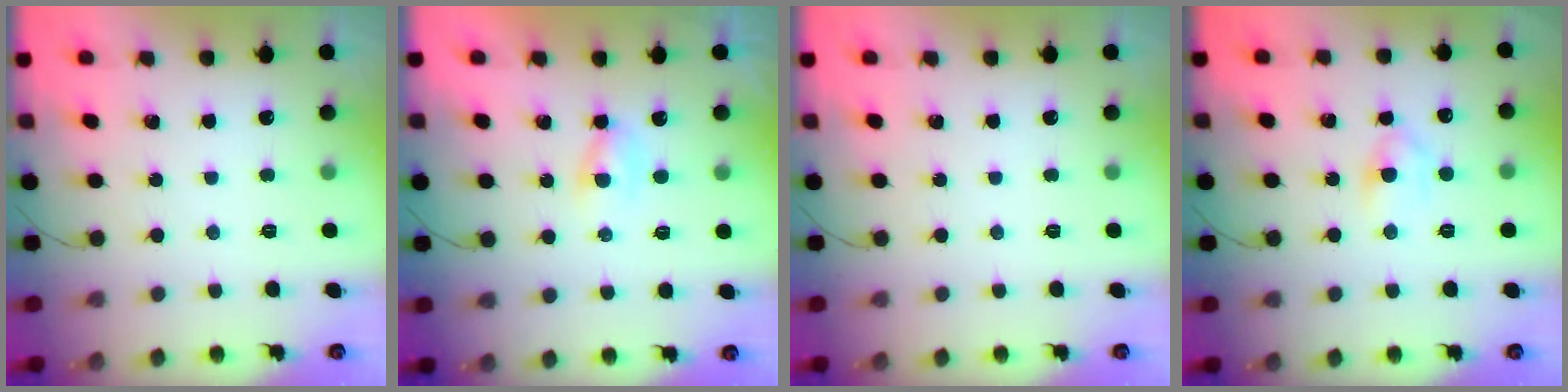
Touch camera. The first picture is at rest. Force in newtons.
{"total": 1.4, "press": 1.3, "slide": 0.7}
{"total": 0.0}
{"total": 4.0, "press": 3.9, "slide": 1.0}